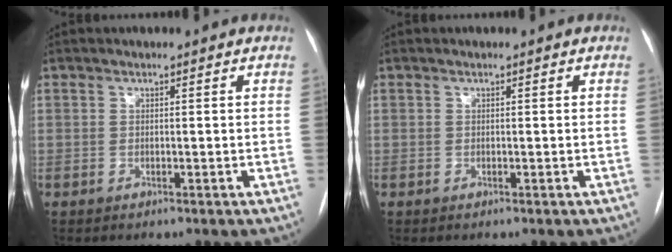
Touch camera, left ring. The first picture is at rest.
{"total": 0.0}